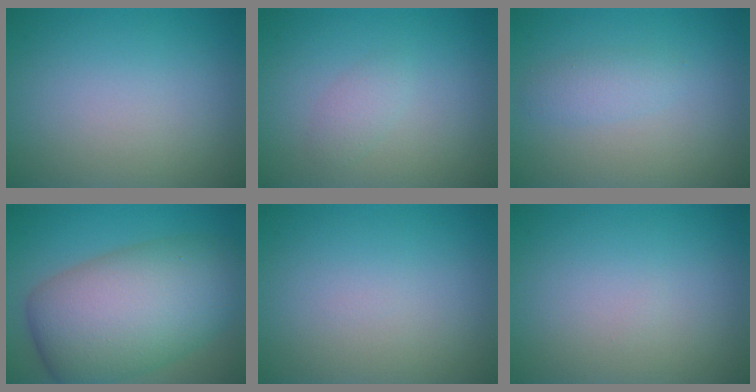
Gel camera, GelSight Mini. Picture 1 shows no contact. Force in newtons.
{"total": 1.2, "press": 1.2, "slide": 0.0}
{"total": 1.7, "press": 1.7, "slide": 0.1}
{"total": 11.7, "press": 11.7, "slide": 0.4}
{"total": 0.0}
{"total": 0.0}